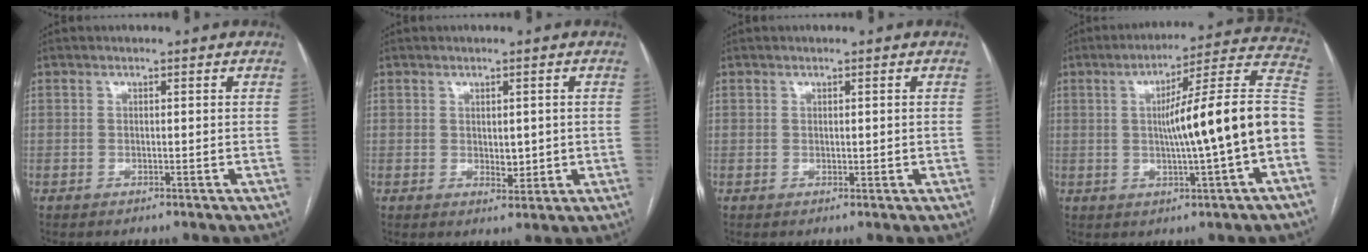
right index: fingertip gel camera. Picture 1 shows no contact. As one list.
[{"total": 2.7, "force": [0.0, 1.7, 2.1], "torque": [-0.025, -0.002, 0.007]}, {"total": 0.7, "force": [0.1, 0.5, 0.4], "torque": [-0.003, 0.001, 0.002]}, {"total": 17.5, "force": [-1.3, -0.1, 17.4], "torque": [-0.230, 0.033, -0.022]}]